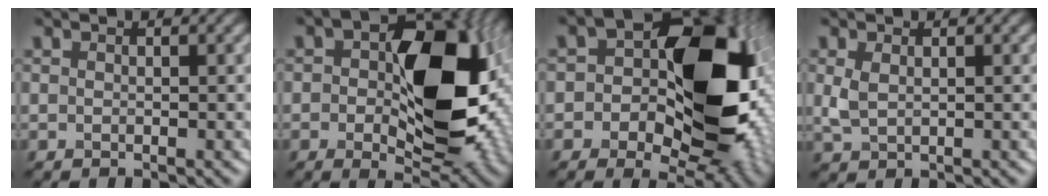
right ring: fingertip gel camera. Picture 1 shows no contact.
{"total": 13.1, "force": [0.1, 7.2, 10.9], "torque": [-0.149, 0.002, 0.001]}
{"total": 15.0, "force": [-0.3, 9.6, 11.5], "torque": [-0.138, 0.011, -0.015]}
{"total": 1.9, "force": [0.3, 1.2, 1.4], "torque": [-0.042, -0.002, 0.014]}